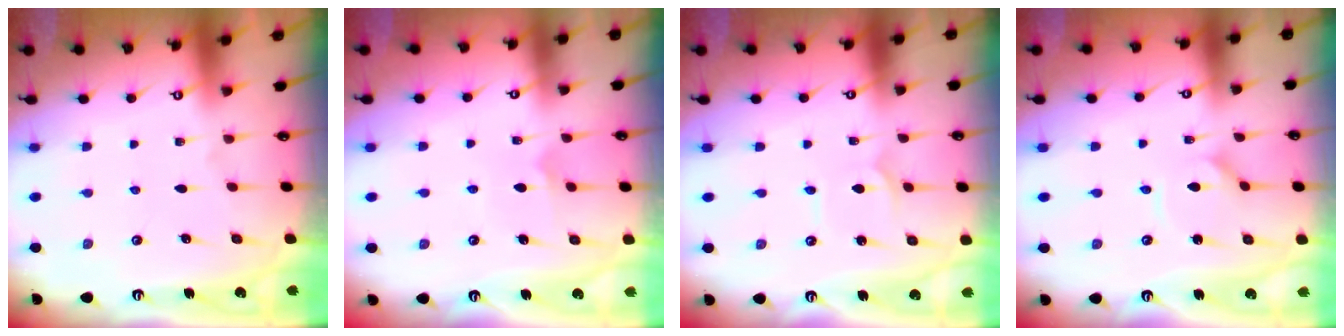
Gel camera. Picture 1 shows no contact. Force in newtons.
{"total": 4.7, "press": 4.7, "slide": 0.5}
{"total": 1.1, "press": 1.1, "slide": 0.1}
{"total": 1.8, "press": 1.8, "slide": 0.3}